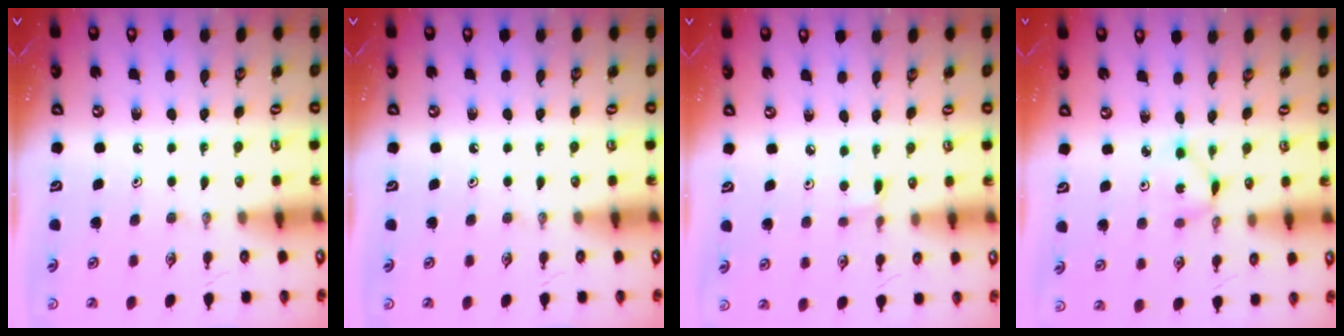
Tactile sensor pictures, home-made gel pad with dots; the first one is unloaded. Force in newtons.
{"total": 0.0}
{"total": 2.6, "press": 2.6, "slide": 0.3}
{"total": 2.1, "press": 2.1, "slide": 0.3}